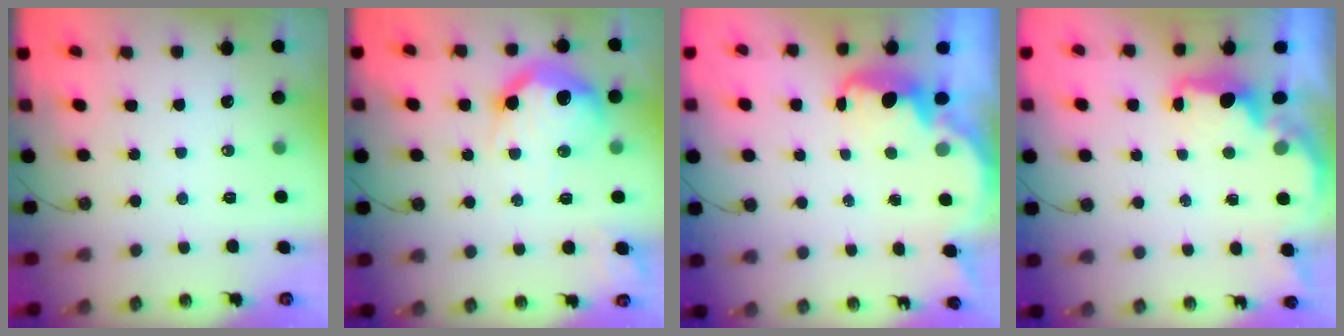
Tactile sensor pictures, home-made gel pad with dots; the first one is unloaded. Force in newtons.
{"total": 20.4, "press": 20.3, "slide": 1.9}
{"total": 2.8, "press": 2.8, "slide": 0.4}
{"total": 1.8, "press": 1.6, "slide": 0.7}